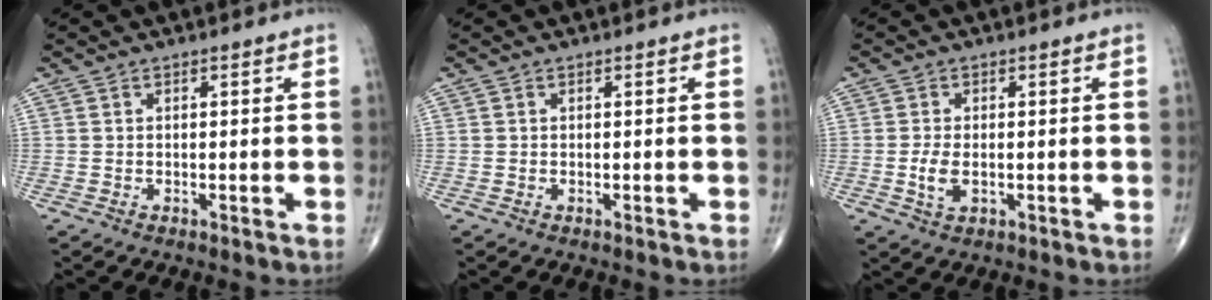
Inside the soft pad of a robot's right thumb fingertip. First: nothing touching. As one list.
[{"total": 0.0}, {"total": 3.6, "force": [-0.6, 1.9, 3.0], "torque": [-0.062, -0.005, -0.010]}]